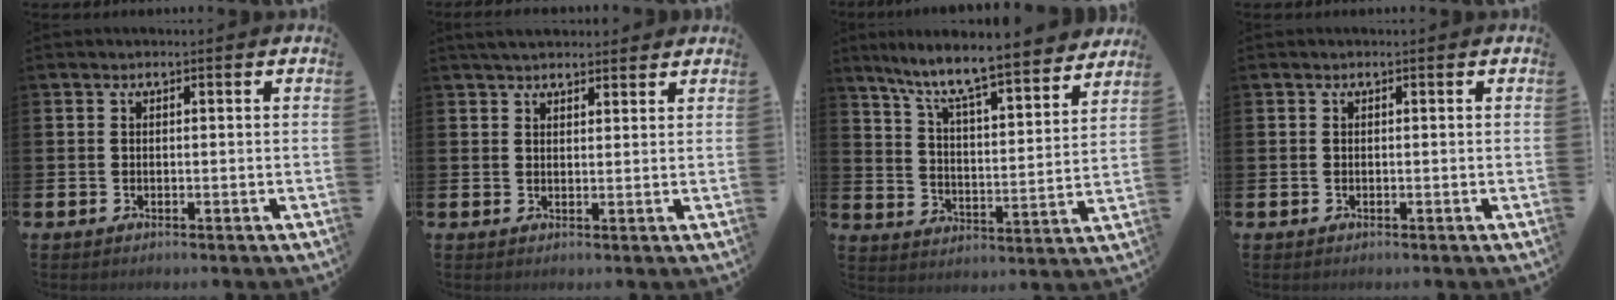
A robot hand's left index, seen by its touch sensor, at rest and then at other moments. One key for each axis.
{"total": 3.5, "fx": 3.3, "fy": 0.9, "fz": 0.8, "tx": -0.020, "ty": -0.007, "tz": 0.060}
{"total": 8.8, "fx": 8.2, "fy": 0.4, "fz": 3.3, "tx": -0.095, "ty": -0.066, "tz": 0.136}
{"total": 0.0}